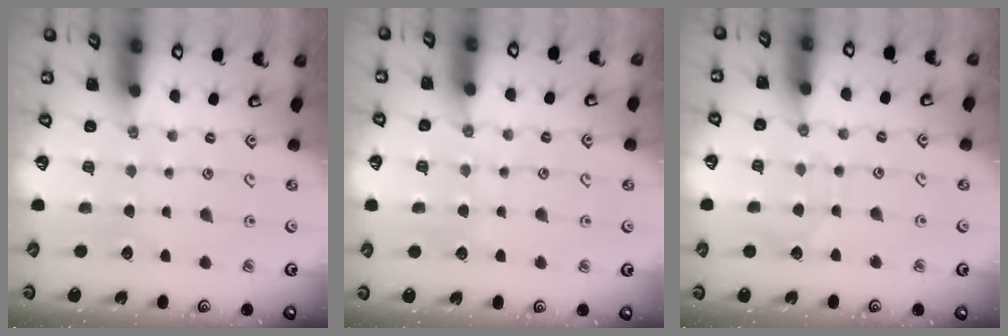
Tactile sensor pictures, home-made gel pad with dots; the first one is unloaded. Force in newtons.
{"total": 5.4, "press": 5.4, "slide": 0.6}
{"total": 5.1, "press": 5.1, "slide": 0.2}